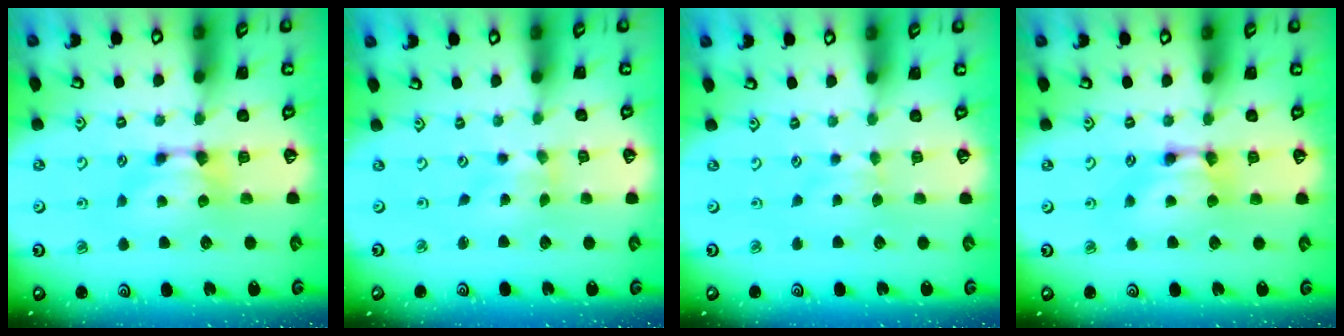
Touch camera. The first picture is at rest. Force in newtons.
{"total": 2.4, "press": 2.2, "slide": 1.0}
{"total": 2.5, "press": 2.4, "slide": 0.5}
{"total": 2.0, "press": 2.0, "slide": 0.1}